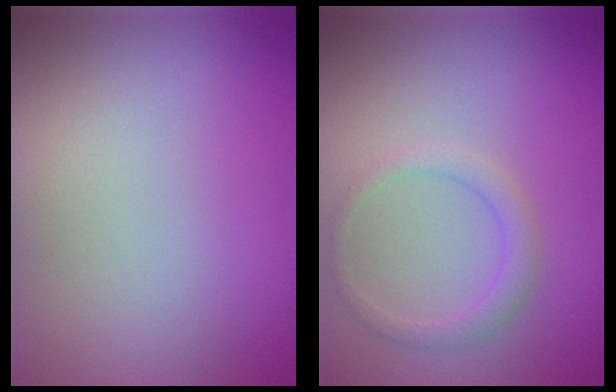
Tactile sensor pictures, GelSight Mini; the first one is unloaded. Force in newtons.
{"total": 1.7, "press": 1.7, "slide": 0.2}